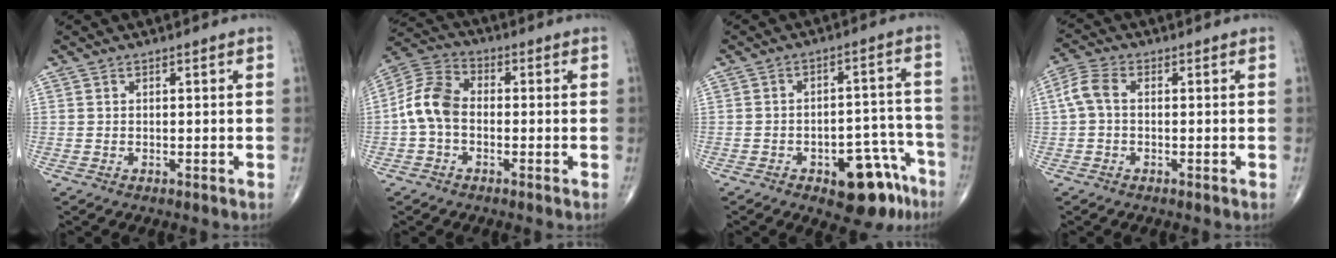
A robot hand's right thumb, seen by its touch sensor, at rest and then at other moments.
{"total": 8.7, "force": [-1.2, 5.9, 6.3], "torque": [-0.122, 0.026, -0.038]}
{"total": 12.4, "force": [-7.0, 5.9, 8.4], "torque": [-0.072, 0.056, -0.086]}
{"total": 4.5, "force": [0.1, 2.7, 3.6], "torque": [-0.085, 0.014, -0.006]}